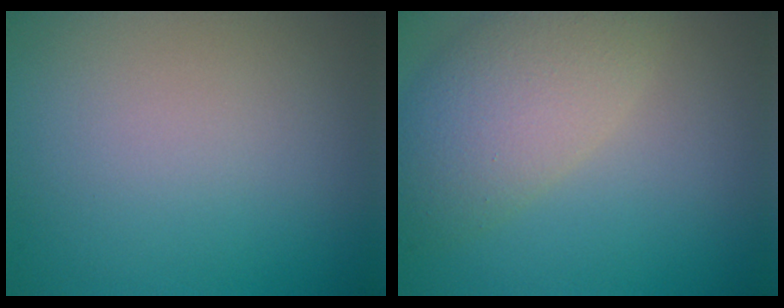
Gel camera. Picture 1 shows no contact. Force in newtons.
{"total": 6.2, "press": 6.1, "slide": 0.7}